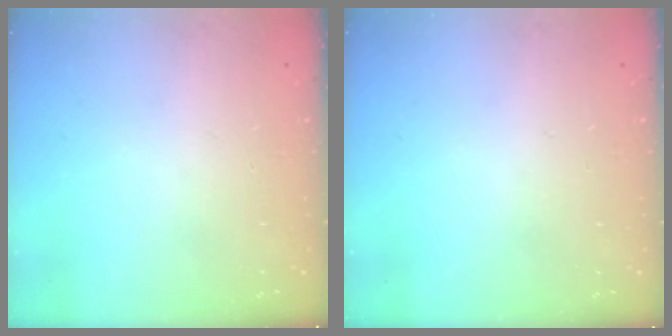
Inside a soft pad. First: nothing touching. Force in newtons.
{"total": 0.0}